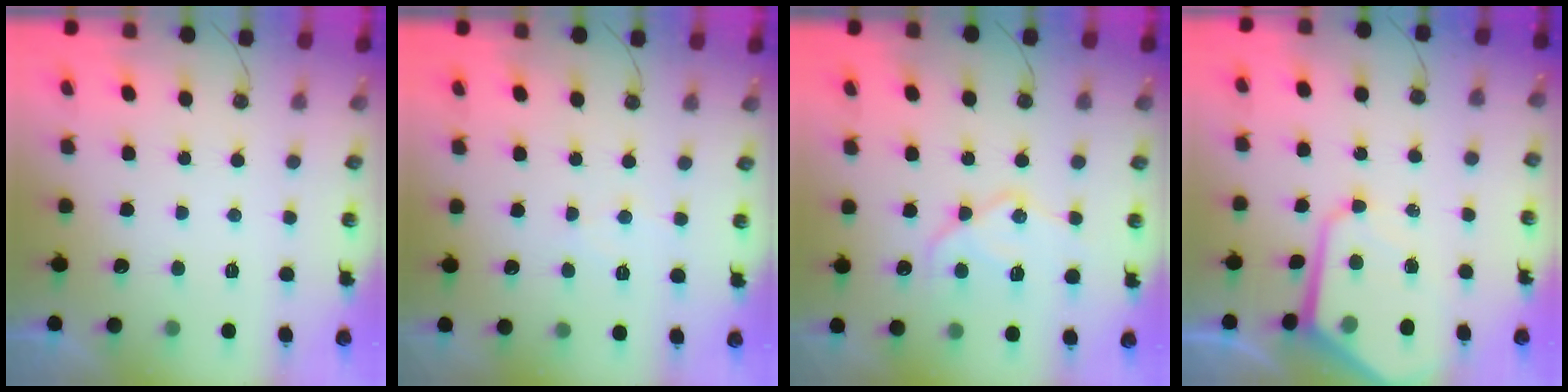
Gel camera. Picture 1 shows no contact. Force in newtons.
{"total": 4.3, "press": 4.3, "slide": 0.4}
{"total": 13.5, "press": 13.5, "slide": 1.1}
{"total": 9.6, "press": 9.5, "slide": 0.8}